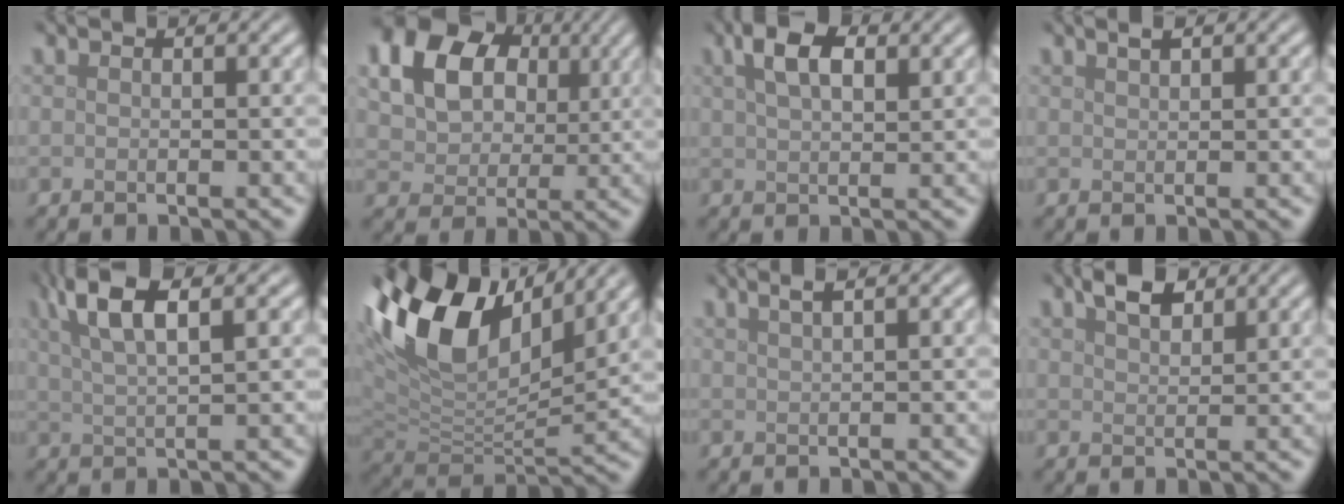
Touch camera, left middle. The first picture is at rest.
{"total": 17.6, "force": [7.4, 13.5, 8.7], "torque": [-0.197, 0.031, 0.131]}
{"total": 4.3, "force": [2.2, 1.9, 3.2], "torque": [-0.060, 0.009, 0.038]}
{"total": 1.0, "force": [0.8, 0.3, 0.6], "torque": [-0.011, 0.003, 0.013]}
{"total": 6.2, "force": [3.2, 1.7, 5.0], "torque": [-0.086, 0.015, 0.055]}
{"total": 12.4, "force": [6.3, 6.0, 8.9], "torque": [-0.179, 0.023, 0.109]}
{"total": 2.5, "force": [1.5, 0.9, 1.8], "torque": [-0.016, 0.004, 0.009]}
{"total": 2.6, "force": [1.9, 1.2, 1.4], "torque": [-0.026, 0.006, 0.036]}